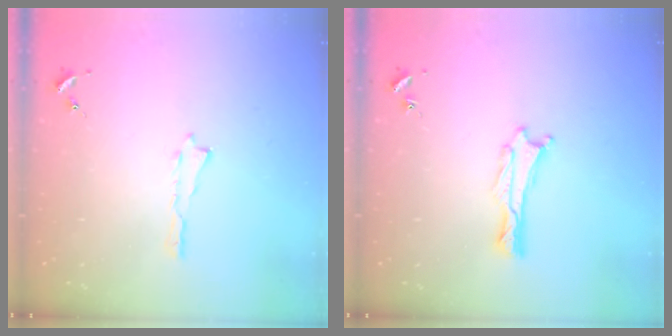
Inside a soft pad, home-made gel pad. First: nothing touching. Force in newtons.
{"total": 0.0}